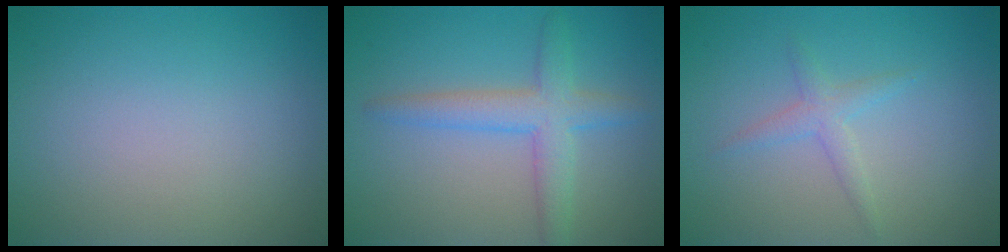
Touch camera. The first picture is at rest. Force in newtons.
{"total": 3.8, "press": 3.8, "slide": 0.2}
{"total": 1.6, "press": 1.6, "slide": 0.1}